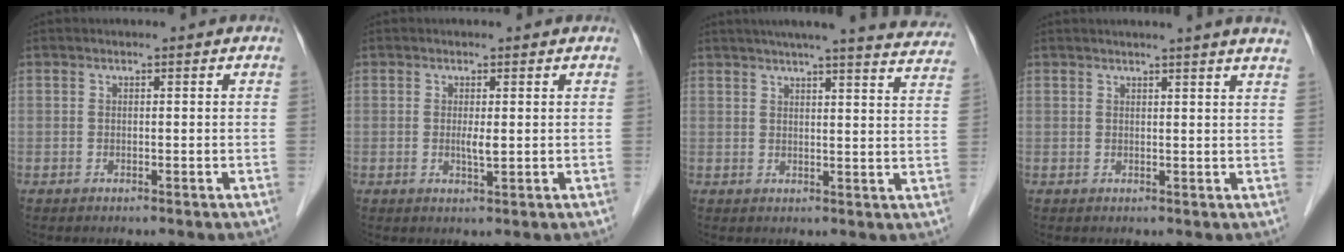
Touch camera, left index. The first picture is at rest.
{"total": 1.7, "force": [0.1, 0.2, 1.6], "torque": [-0.034, -0.004, 0.003]}
{"total": 22.2, "force": [20.2, 0.9, 9.1], "torque": [-0.127, -0.034, 0.231]}
{"total": 7.3, "force": [6.5, -1.0, 3.3], "torque": [-0.037, 0.005, 0.057]}